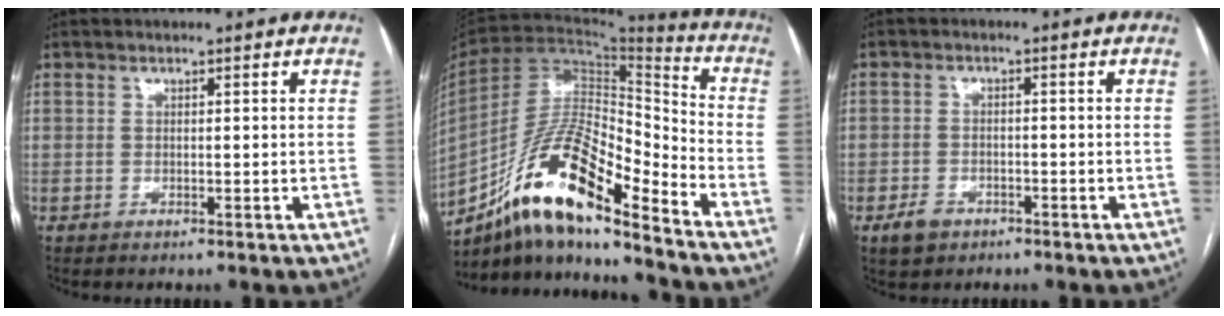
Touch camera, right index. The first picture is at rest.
{"total": 19.1, "force": [-12.6, 3.9, 13.8], "torque": [-0.266, 0.008, -0.225]}
{"total": 3.6, "force": [-2.1, 2.6, 1.3], "torque": [-0.022, 0.005, -0.029]}